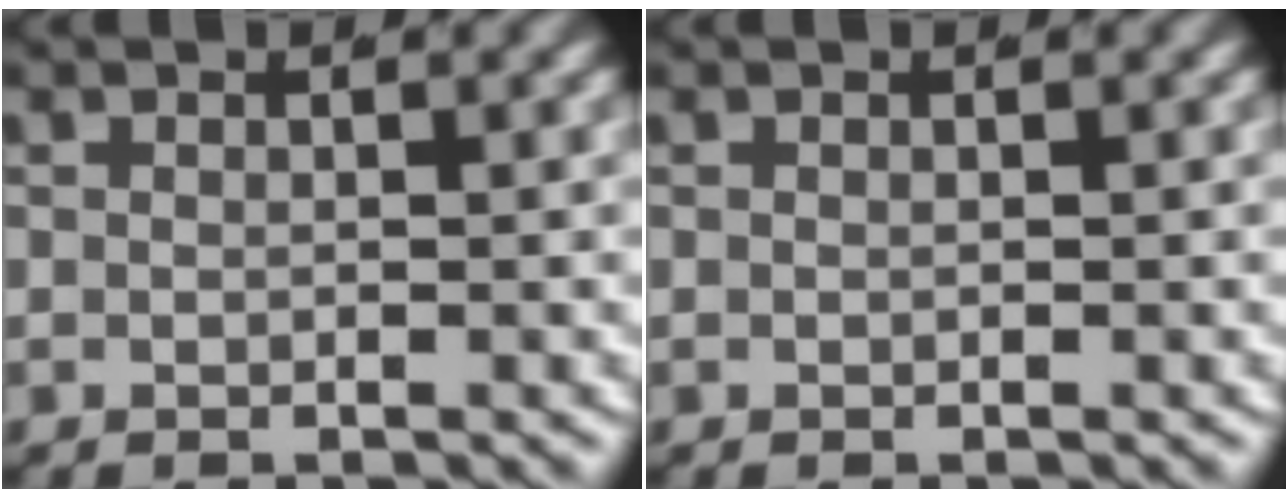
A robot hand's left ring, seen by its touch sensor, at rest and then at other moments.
{"total": 0.0}